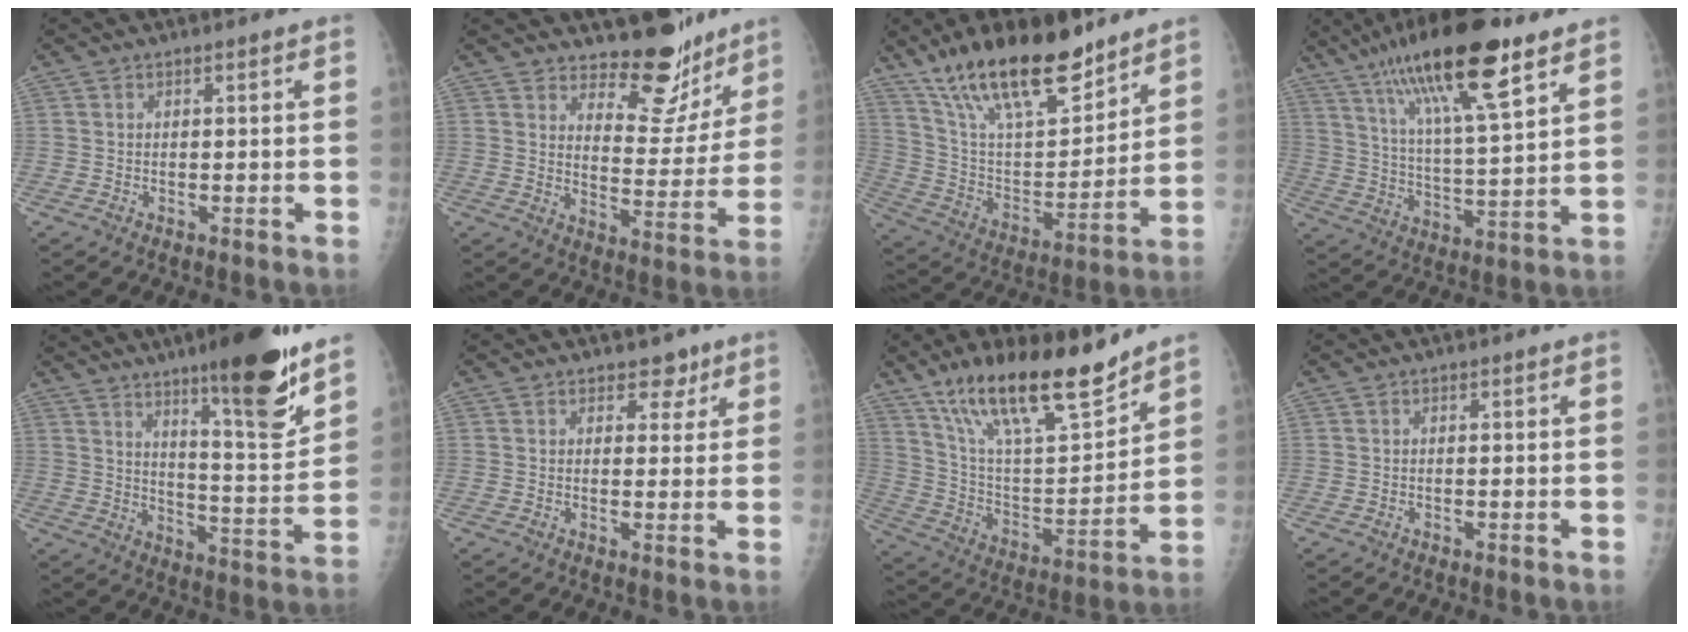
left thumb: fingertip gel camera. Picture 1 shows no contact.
{"total": 12.1, "force": [10.2, 5.4, 3.6], "torque": [-0.004, -0.091, 0.144]}
{"total": 22.9, "force": [16.3, 8.1, 14.0], "torque": [-0.205, -0.066, 0.291]}
{"total": 20.7, "force": [12.6, 4.6, 15.7], "torque": [-0.267, -0.035, 0.221]}
{"total": 18.0, "force": [12.1, 2.9, 13.0], "torque": [-0.161, -0.084, 0.187]}
{"total": 3.4, "force": [2.3, 2.2, 1.1], "torque": [0.011, -0.011, 0.030]}
{"total": 21.0, "force": [15.2, 3.5, 14.0], "torque": [-0.229, -0.067, 0.279]}
{"total": 0.0}